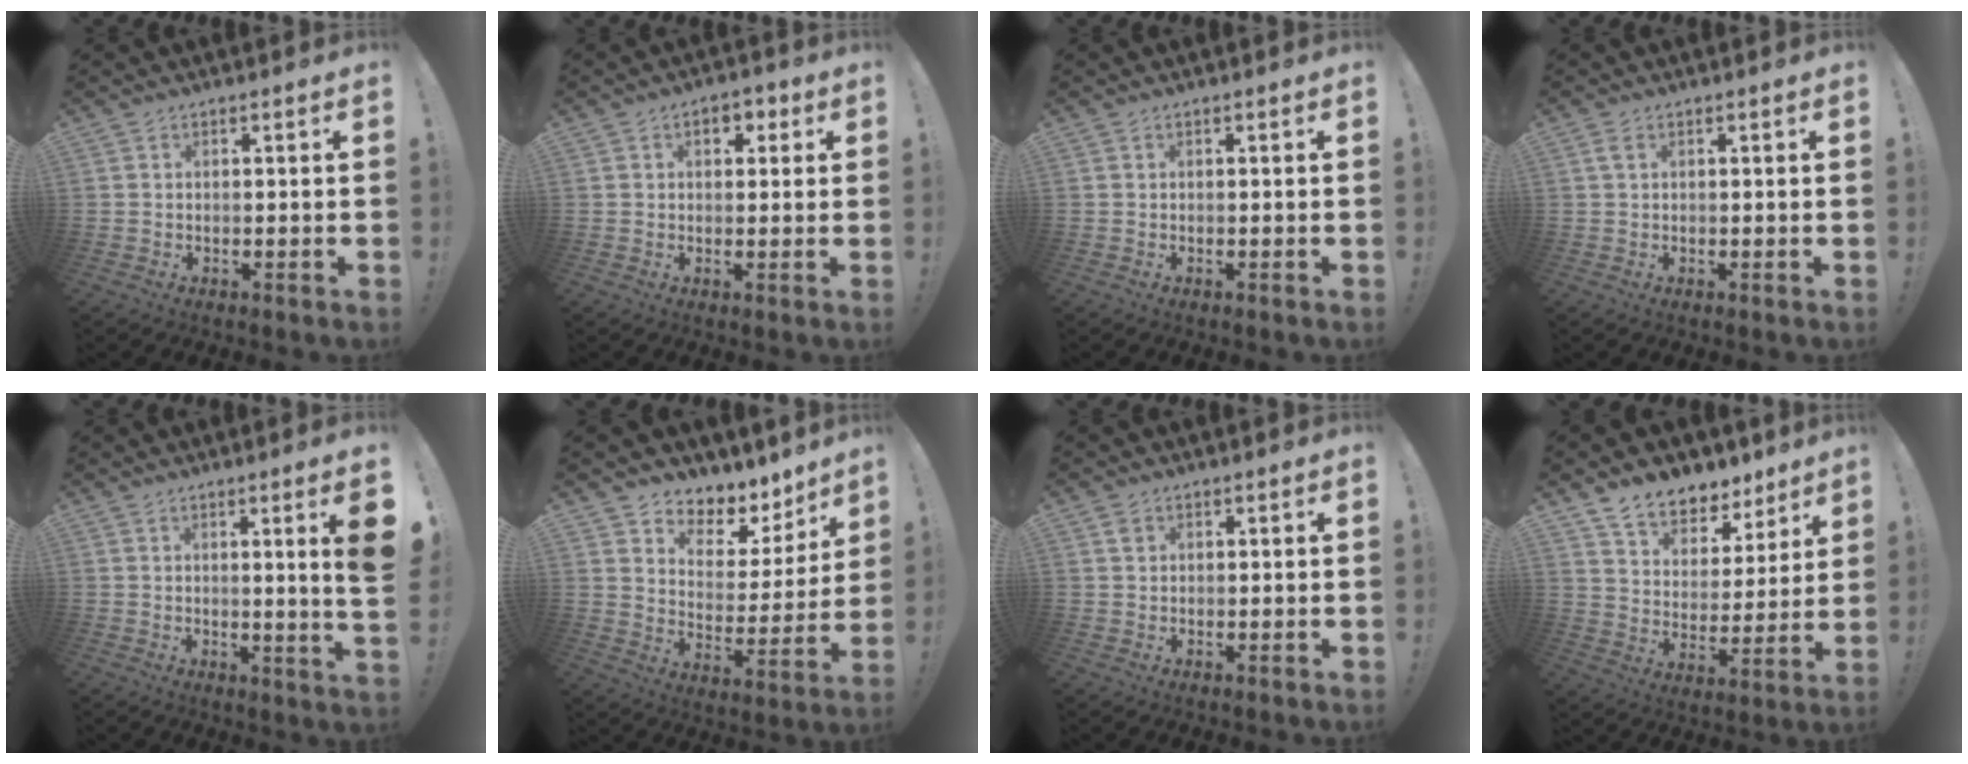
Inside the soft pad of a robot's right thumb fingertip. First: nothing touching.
{"total": 4.3, "force": [1.2, 3.1, 2.7], "torque": [-0.028, 0.006, 0.017]}
{"total": 0.0}
{"total": 1.4, "force": [0.6, 0.8, 1.0], "torque": [-0.018, 0.002, 0.010]}
{"total": 7.6, "force": [2.0, -0.8, 7.2], "torque": [-0.101, -0.022, 0.027]}
{"total": 7.0, "force": [5.2, 4.4, 1.5], "torque": [-0.015, -0.062, 0.095]}
{"total": 1.4, "force": [0.8, 1.1, 0.4], "torque": [0.008, -0.005, 0.012]}
{"total": 9.7, "force": [8.2, 4.8, 2.0], "torque": [-0.037, -0.073, 0.153]}